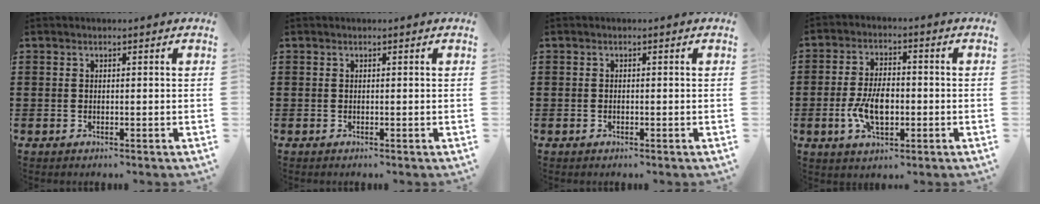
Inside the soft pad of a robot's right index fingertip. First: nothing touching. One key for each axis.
{"total": 0.0}
{"total": 0.0}
{"total": 7.4, "fx": -1.4, "fy": 4.0, "fz": 6.1, "tx": -0.133, "ty": 0.001, "tz": -0.029}